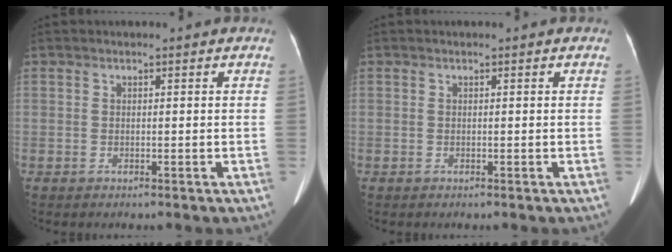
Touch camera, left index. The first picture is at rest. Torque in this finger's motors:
{"motor_torque": [0.03, 0.03, 0.00, 0.01]}